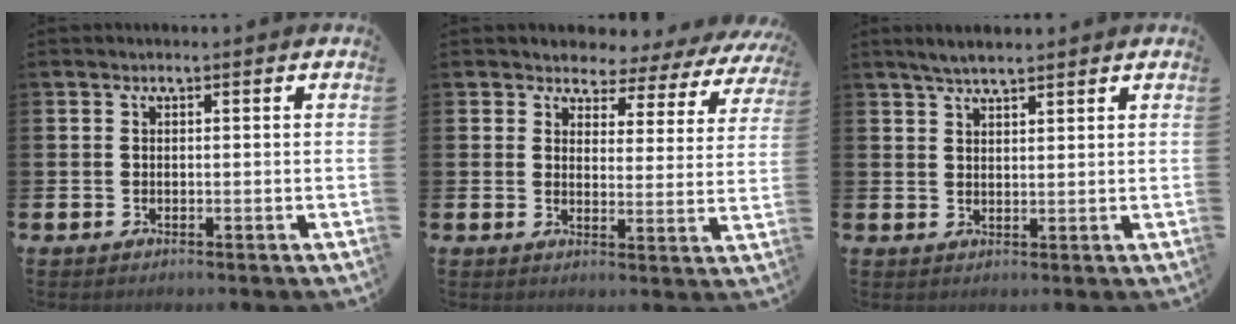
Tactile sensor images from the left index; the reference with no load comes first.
{"total": 2.8, "force": [2.4, 1.5, 0.0], "torque": [-0.017, -0.031, 0.032]}
{"total": 3.4, "force": [3.1, 0.6, 1.3], "torque": [-0.022, -0.007, 0.054]}